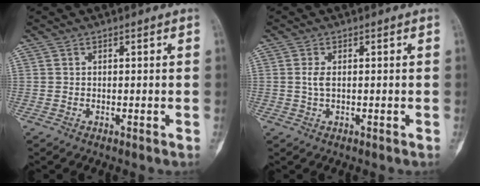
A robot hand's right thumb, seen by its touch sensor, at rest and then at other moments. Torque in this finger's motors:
{"motor_torque": [0.64, -0.32, 0.24, -0.21, 0.07]}